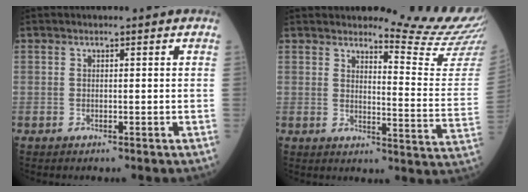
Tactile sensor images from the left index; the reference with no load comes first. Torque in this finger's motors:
{"motor_torque": [-0.34, -0.95, 0.03, -0.05]}